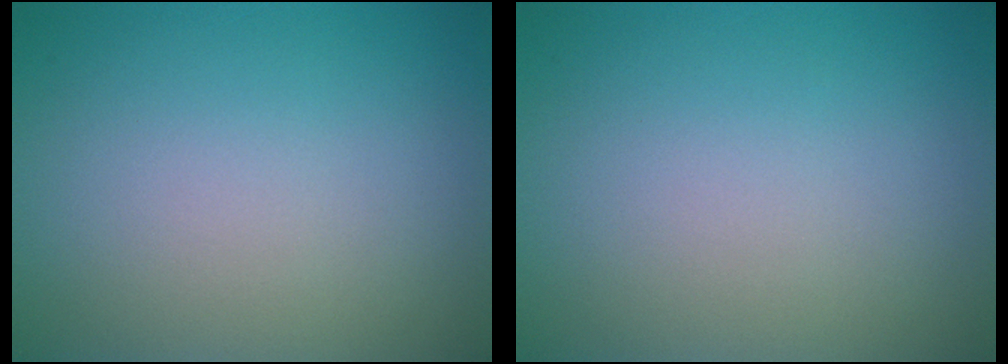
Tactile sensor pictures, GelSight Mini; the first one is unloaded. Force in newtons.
{"total": 0.0}